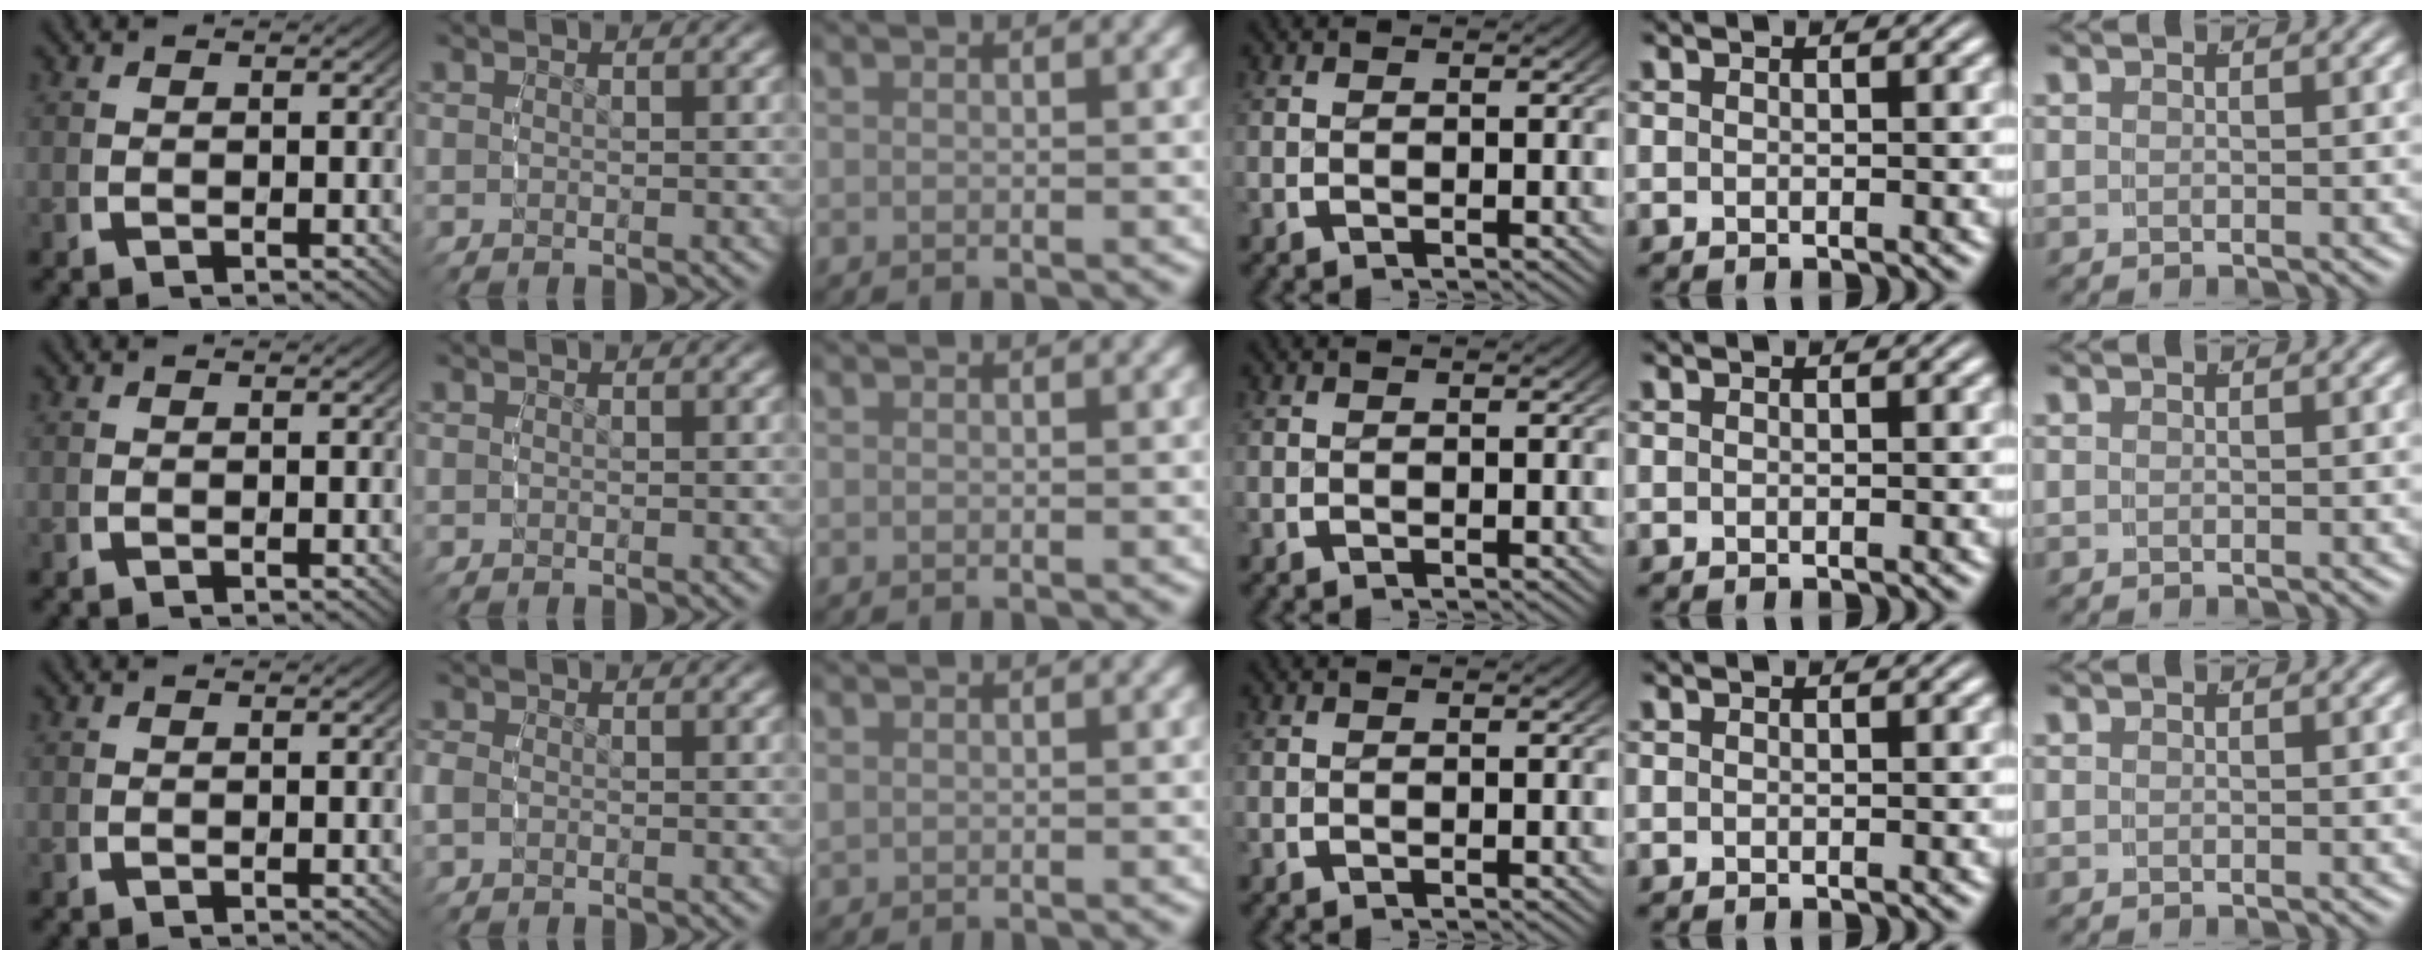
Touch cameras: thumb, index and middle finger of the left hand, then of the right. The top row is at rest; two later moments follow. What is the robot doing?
{"motion": "grasp_and_lifting", "object": "bottle cap"}